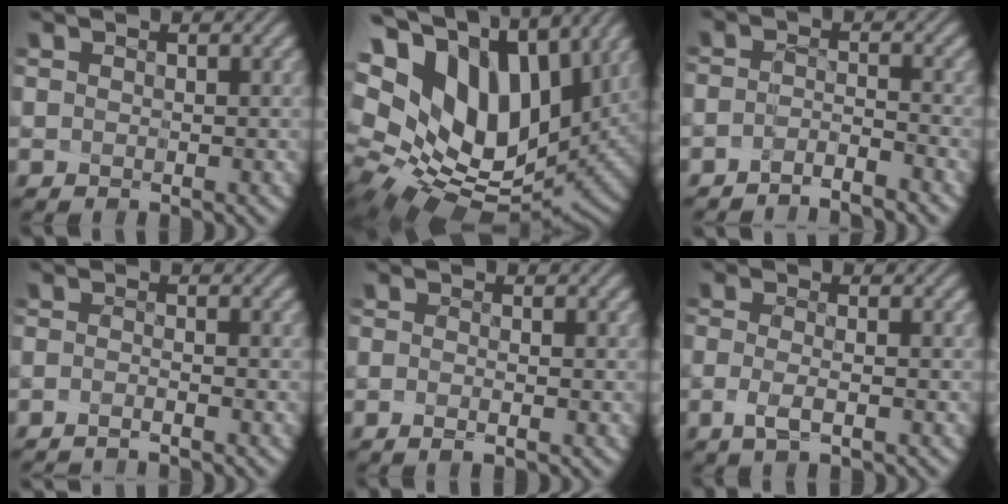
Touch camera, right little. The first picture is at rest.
{"total": 16.5, "force": [5.4, 10.5, 11.4], "torque": [-0.228, -0.002, 0.124]}
{"total": 3.2, "force": [-2.8, -1.4, -0.2], "torque": [0.002, -0.017, -0.041]}
{"total": 2.4, "force": [-2.0, -1.4, -0.4], "torque": [0.007, -0.024, -0.023]}
{"total": 1.2, "force": [-0.9, -0.5, 0.6], "torque": [0.007, -0.019, -0.009]}
{"total": 2.0, "force": [-1.7, -0.9, 0.7], "torque": [-0.020, -0.024, -0.022]}